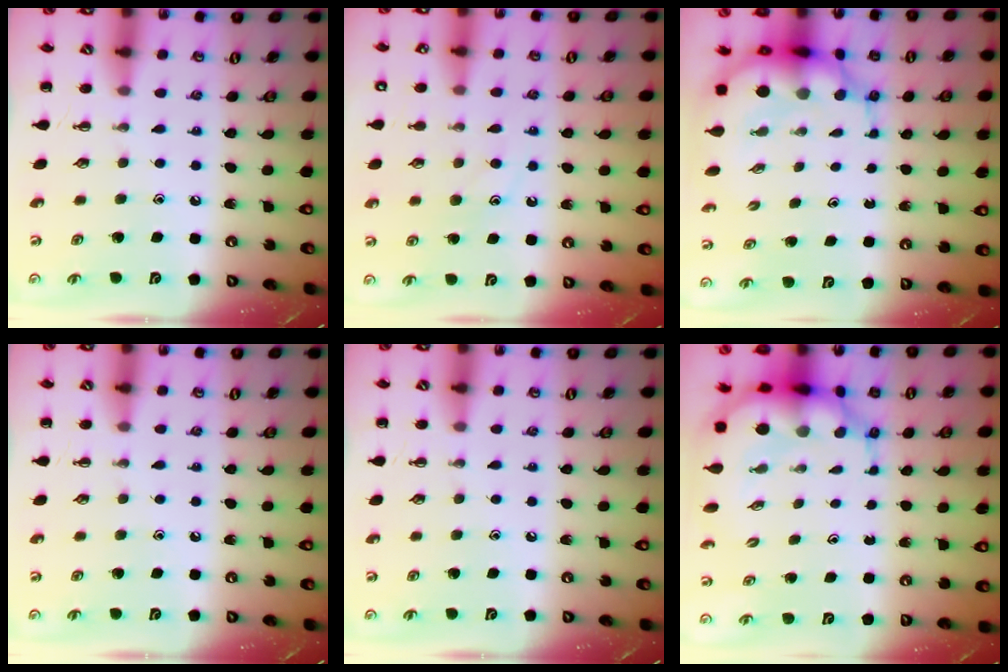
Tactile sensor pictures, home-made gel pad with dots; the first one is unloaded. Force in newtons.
{"total": 9.1, "press": 9.1, "slide": 1.0}
{"total": 9.0, "press": 8.8, "slide": 2.2}
{"total": 0.0}
{"total": 0.0}
{"total": 8.4, "press": 8.0, "slide": 2.6}